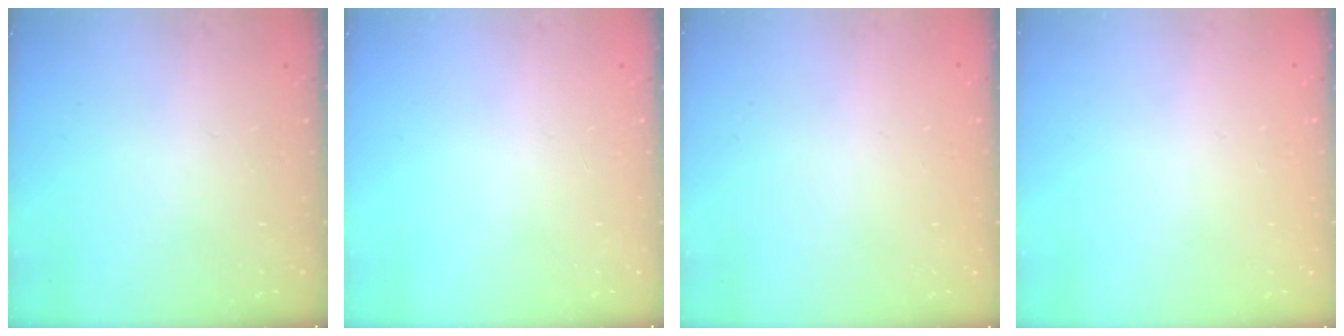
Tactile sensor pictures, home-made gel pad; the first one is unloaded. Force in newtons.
{"total": 0.0}
{"total": 0.0}
{"total": 0.0}